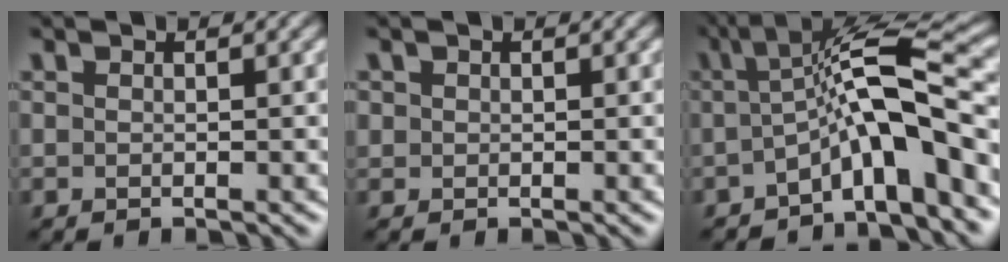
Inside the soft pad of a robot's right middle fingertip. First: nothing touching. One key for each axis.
{"total": 0.7, "fx": 0.2, "fy": 0.6, "fz": 0.0, "tx": 0.004, "ty": -0.003, "tz": 0.005}
{"total": 8.2, "fx": -1.6, "fy": 1.9, "fz": 7.9, "tx": -0.110, "ty": 0.020, "tz": -0.042}